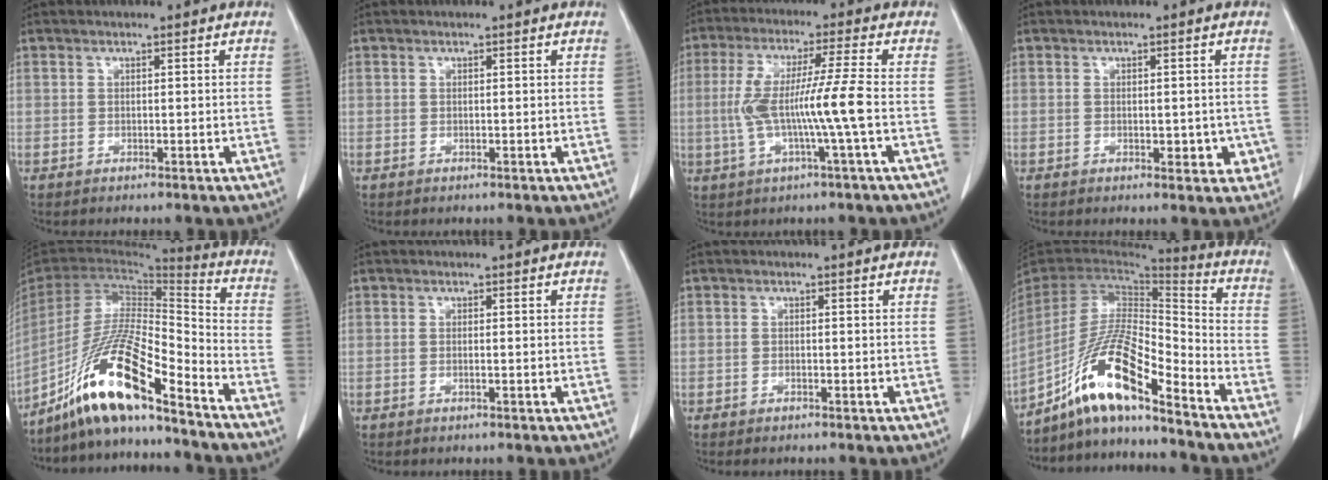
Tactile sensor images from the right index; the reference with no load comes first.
{"total": 0.0}
{"total": 9.6, "force": [-1.3, -0.9, 9.5], "torque": [-0.193, 0.010, -0.022]}
{"total": 3.2, "force": [-0.6, 1.9, 2.5], "torque": [-0.017, 0.000, -0.001]}
{"total": 16.0, "force": [-11.6, 1.3, 10.9], "torque": [-0.211, -0.004, -0.214]}
{"total": 0.0}
{"total": 0.6, "force": [-0.4, 0.2, 0.3], "torque": [-0.012, -0.002, -0.003]}
{"total": 15.5, "force": [-11.0, 1.6, 10.7], "torque": [-0.208, 0.002, -0.202]}